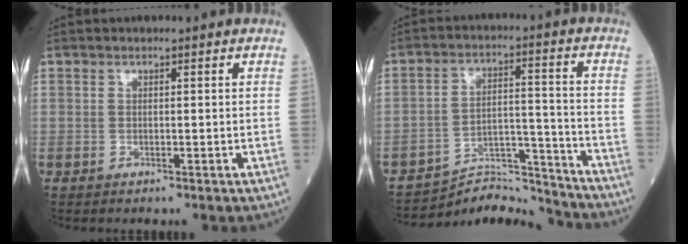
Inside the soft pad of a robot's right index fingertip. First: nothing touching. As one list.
[{"total": 9.7, "force": [-9.6, 1.0, -0.6], "torque": [0.011, 0.043, -0.157]}]